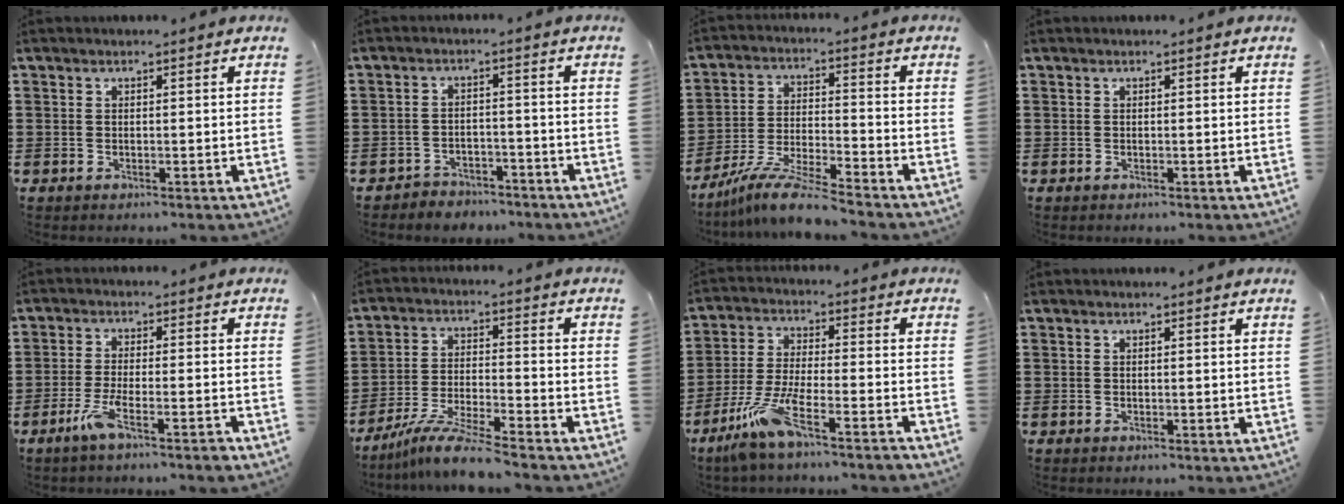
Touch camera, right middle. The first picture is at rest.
{"total": 3.1, "force": [-3.0, 0.8, -0.2], "torque": [-0.005, 0.002, -0.065]}
{"total": 8.8, "force": [-7.8, 0.1, 3.9], "torque": [-0.078, 0.001, -0.154]}
{"total": 0.0}
{"total": 5.2, "force": [-3.2, 0.7, 4.0], "torque": [-0.086, -0.009, -0.060]}
{"total": 8.0, "force": [-7.1, -0.1, 3.8], "torque": [-0.078, -0.007, -0.138]}
{"total": 8.5, "force": [-6.0, 0.6, 5.9], "torque": [-0.135, -0.015, -0.122]}
{"total": 0.0}